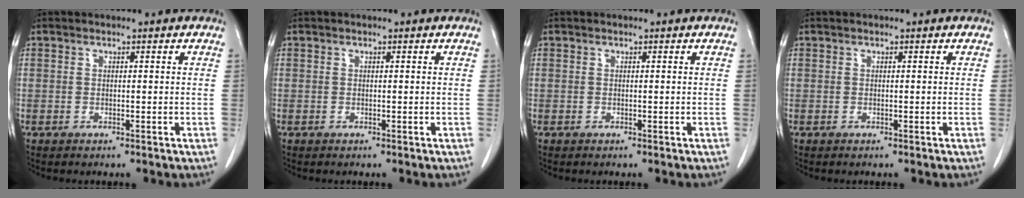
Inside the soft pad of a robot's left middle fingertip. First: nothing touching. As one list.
[{"total": 0.0}, {"total": 0.0}, {"total": 0.0}]